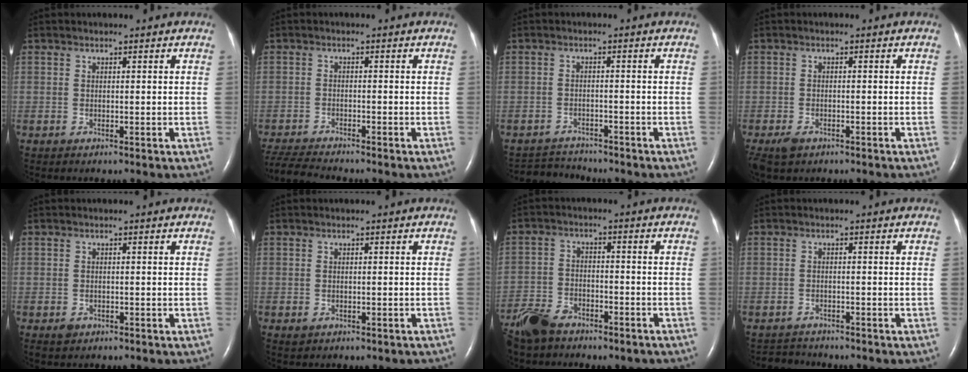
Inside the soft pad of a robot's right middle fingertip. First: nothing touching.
{"total": 6.0, "force": [-5.8, -0.2, 1.6], "torque": [-0.032, -0.020, -0.102]}
{"total": 4.1, "force": [-4.1, 0.4, -0.7], "torque": [0.007, -0.008, -0.068]}
{"total": 3.2, "force": [-2.1, 1.7, 1.7], "torque": [-0.042, -0.006, -0.032]}
{"total": 1.2, "force": [-0.6, 0.9, 0.4], "torque": [-0.007, 0.002, -0.006]}
{"total": 1.7, "force": [-0.8, 1.3, 0.7], "torque": [-0.014, 0.001, 0.000]}
{"total": 9.7, "force": [-7.7, 4.6, 3.7], "torque": [-0.086, -0.002, -0.130]}
{"total": 2.7, "force": [-2.6, 0.5, -0.6], "torque": [0.005, -0.012, -0.043]}